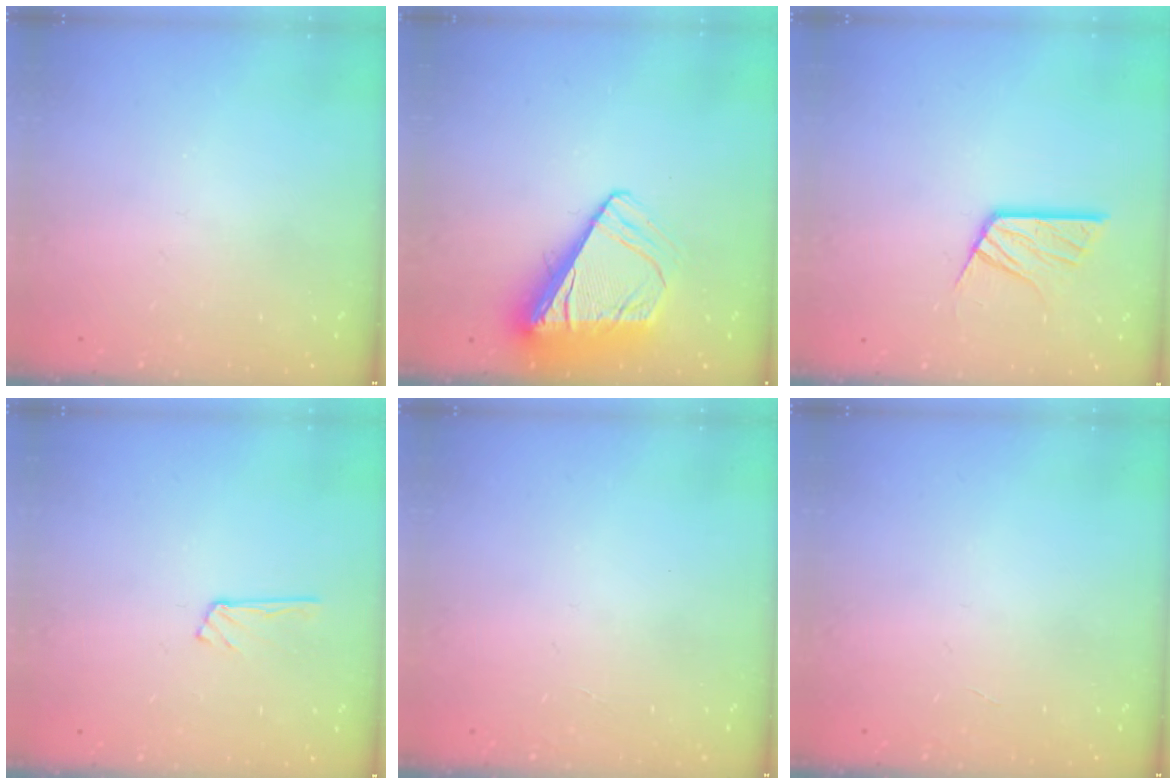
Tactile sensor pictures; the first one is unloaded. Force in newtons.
{"total": 10.3, "press": 10.2, "slide": 1.4}
{"total": 10.6, "press": 10.5, "slide": 0.9}
{"total": 5.1, "press": 5.0, "slide": 0.5}
{"total": 0.0}
{"total": 0.0}